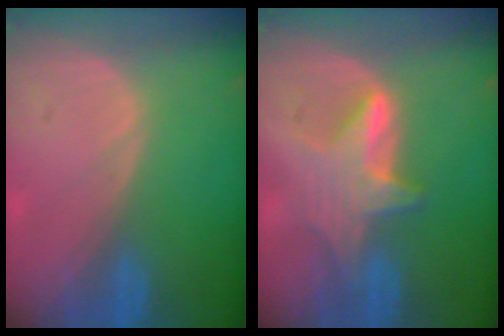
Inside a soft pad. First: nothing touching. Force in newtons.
{"total": 5.8, "press": 5.8, "slide": 0.8}